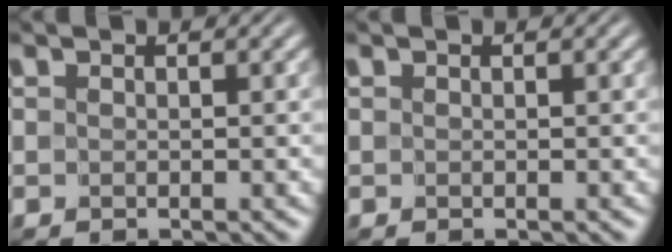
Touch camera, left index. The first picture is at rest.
{"total": 0.0}